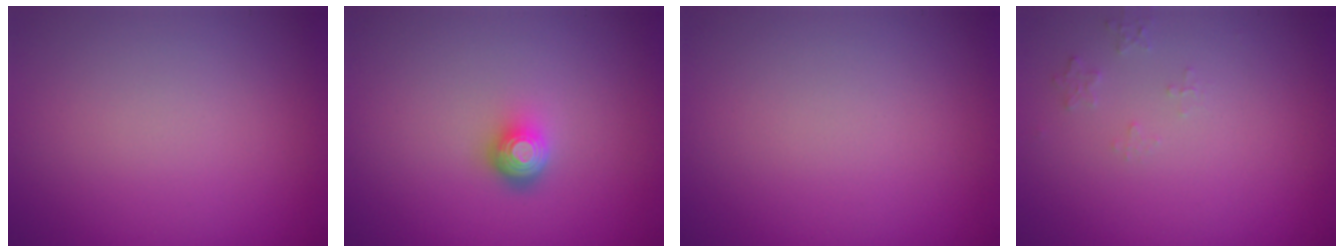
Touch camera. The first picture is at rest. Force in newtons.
{"total": 2.0, "press": 1.4, "slide": 1.4}
{"total": 0.0}
{"total": 1.1, "press": 1.1, "slide": 0.2}